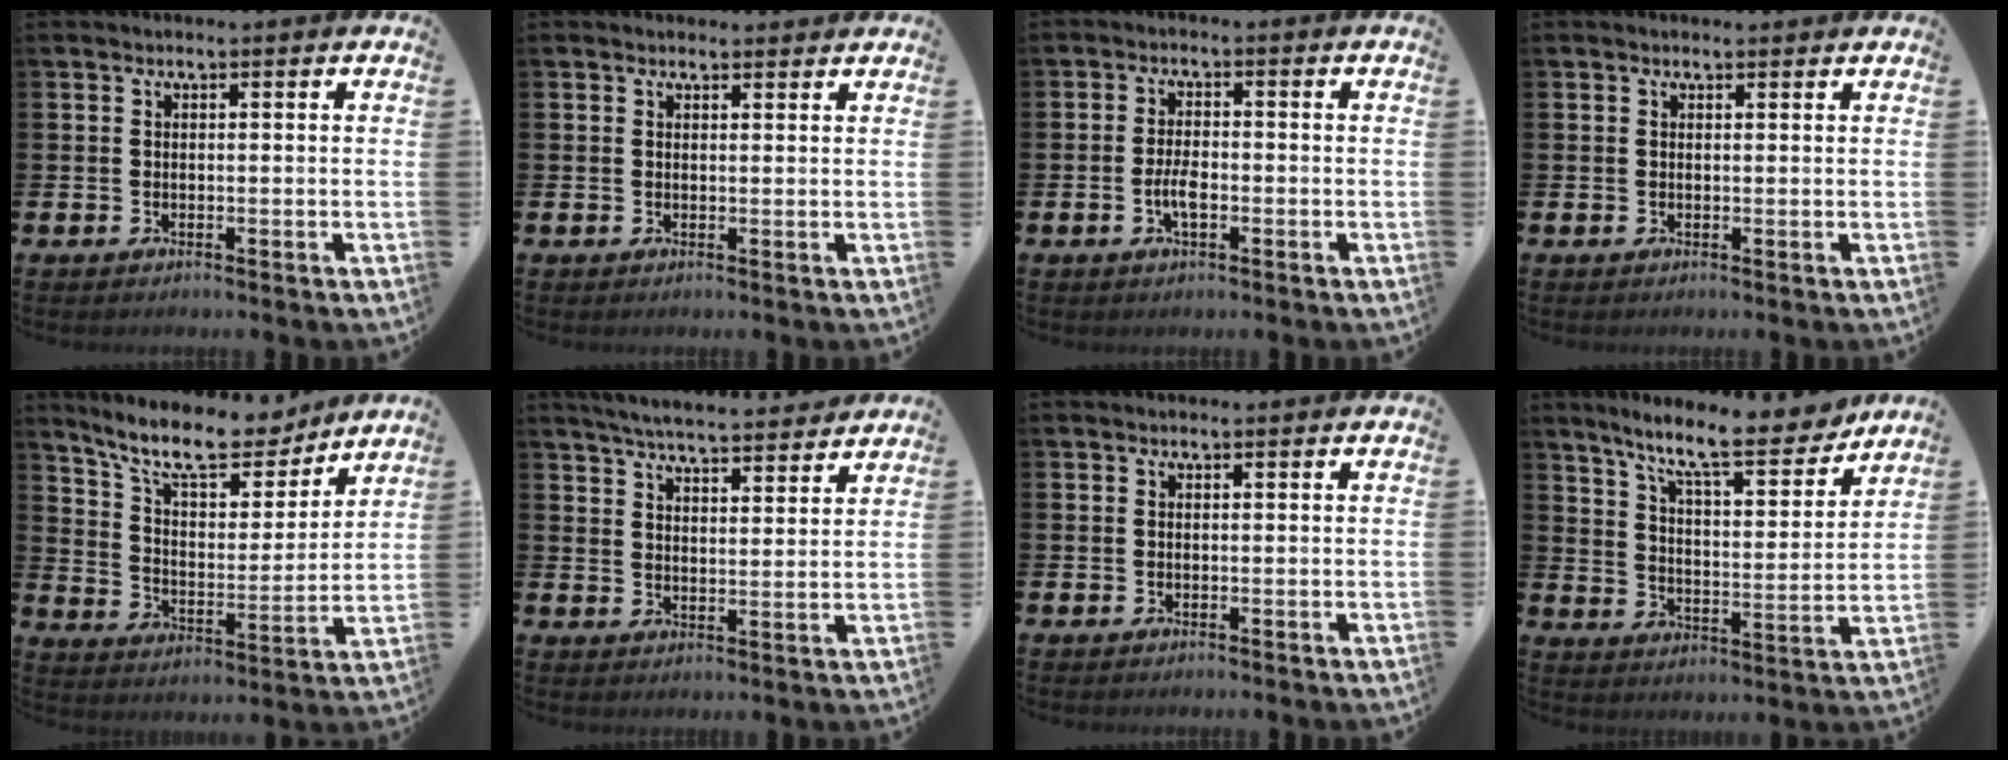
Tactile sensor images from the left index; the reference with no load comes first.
{"total": 1.1, "force": [1.0, 0.4, 0.1], "torque": [0.006, 0.002, 0.016]}
{"total": 3.2, "force": [-0.9, 1.2, 2.8], "torque": [-0.049, 0.002, -0.016]}
{"total": 0.6, "force": [0.5, 0.2, 0.1], "torque": [0.007, -0.002, 0.007]}
{"total": 12.1, "force": [10.6, 3.3, 4.9], "torque": [-0.127, -0.065, 0.187]}
{"total": 5.9, "force": [5.8, 0.4, 1.2], "torque": [-0.037, -0.035, 0.101]}
{"total": 0.0}
{"total": 11.3, "force": [9.7, 2.1, 5.4], "torque": [-0.117, -0.059, 0.162]}